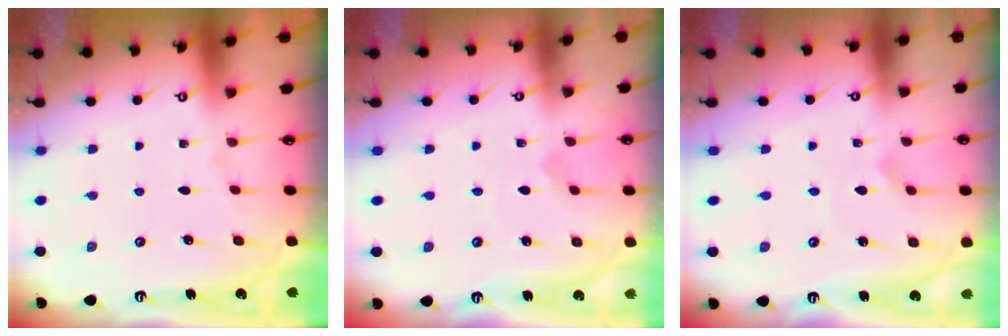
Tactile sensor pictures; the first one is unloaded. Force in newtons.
{"total": 2.5, "press": 2.5, "slide": 0.2}
{"total": 2.5, "press": 2.4, "slide": 0.5}